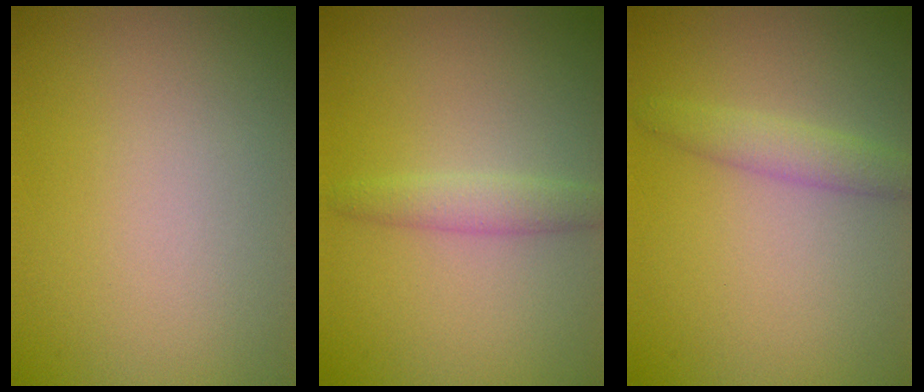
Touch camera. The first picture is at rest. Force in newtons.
{"total": 1.9, "press": 1.9, "slide": 0.2}
{"total": 2.2, "press": 2.2, "slide": 0.1}